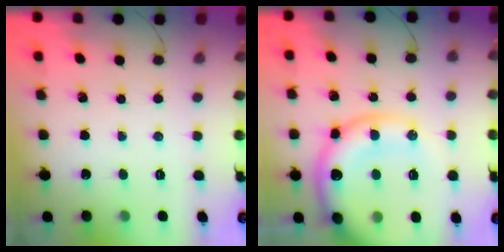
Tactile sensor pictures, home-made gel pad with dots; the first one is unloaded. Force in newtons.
{"total": 21.6, "press": 21.1, "slide": 4.6}